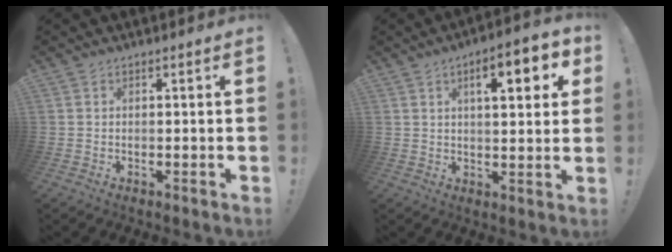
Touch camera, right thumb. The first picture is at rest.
{"total": 10.1, "force": [3.9, 3.0, 8.8], "torque": [-0.112, -0.012, 0.055]}